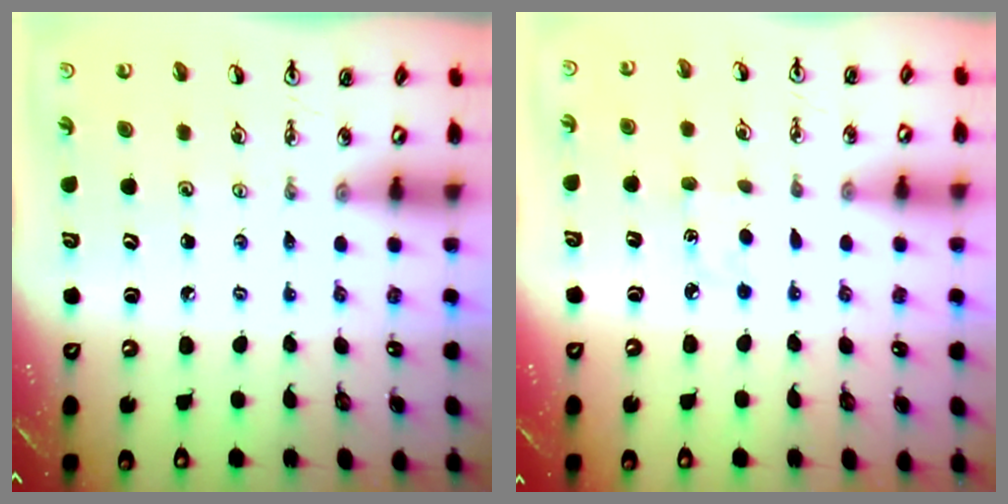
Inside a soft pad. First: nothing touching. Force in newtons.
{"total": 2.9, "press": 2.9, "slide": 0.3}